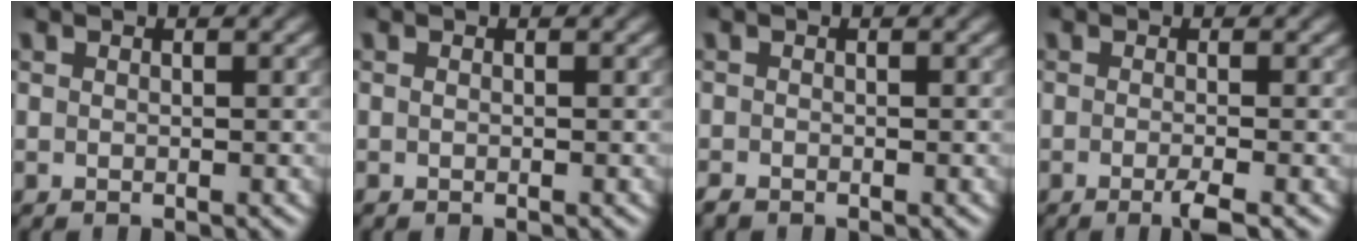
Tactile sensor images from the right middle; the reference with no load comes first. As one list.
[{"total": 0.0}, {"total": 0.7, "force": [-0.6, 0.2, 0.2], "torque": [-0.002, -0.004, -0.011]}, {"total": 2.1, "force": [-0.9, 0.3, 1.9], "torque": [-0.027, -0.002, -0.021]}]